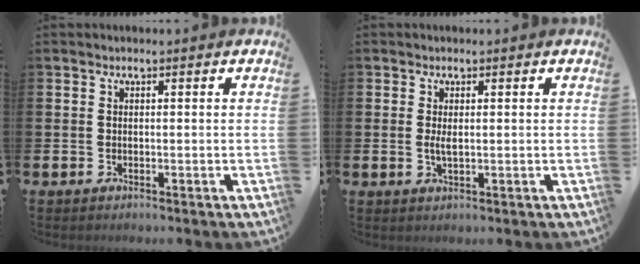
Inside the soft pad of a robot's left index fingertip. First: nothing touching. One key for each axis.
{"total": 1.5, "fx": 0.2, "fy": 0.5, "fz": 1.4, "tx": -0.022, "ty": -0.001, "tz": 0.000}